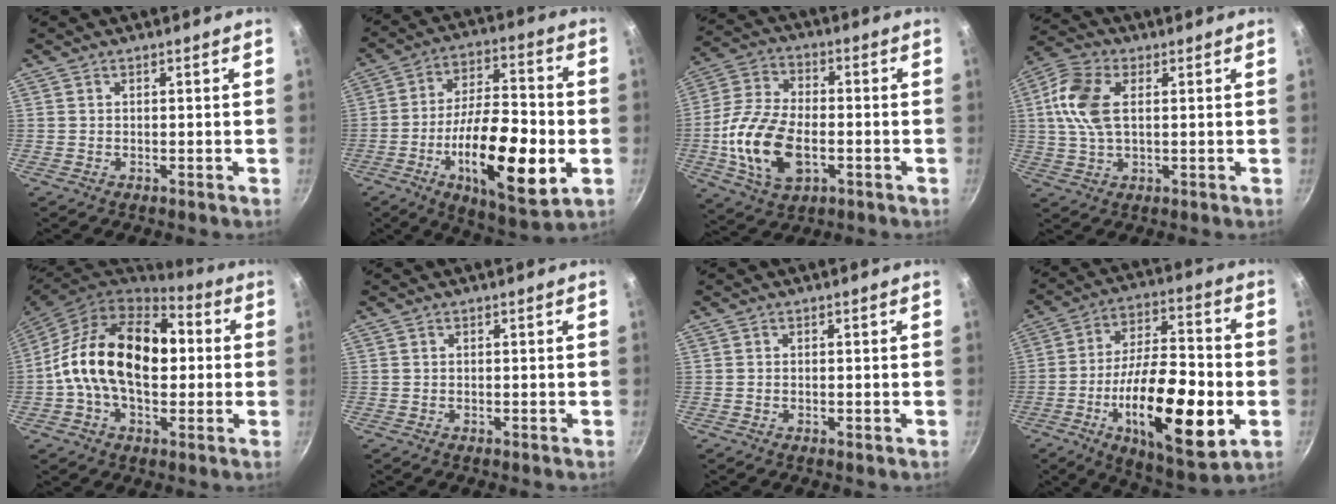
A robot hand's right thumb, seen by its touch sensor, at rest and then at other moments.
{"total": 22.2, "force": [-5.9, 8.3, 19.8], "torque": [-0.313, 0.018, -0.094]}
{"total": 15.6, "force": [-3.4, 9.1, 12.2], "torque": [-0.235, 0.020, -0.066]}
{"total": 10.3, "force": [1.9, 5.8, 8.3], "torque": [-0.167, 0.016, 0.028]}
{"total": 20.8, "force": [1.0, 13.4, 15.9], "torque": [-0.232, 0.031, -0.001]}
{"total": 0.0}
{"total": 0.5, "force": [-0.2, 0.3, 0.4], "torque": [-0.007, 0.001, -0.003]}
{"total": 24.3, "force": [-6.4, 9.3, 21.5], "torque": [-0.337, 0.020, -0.100]}